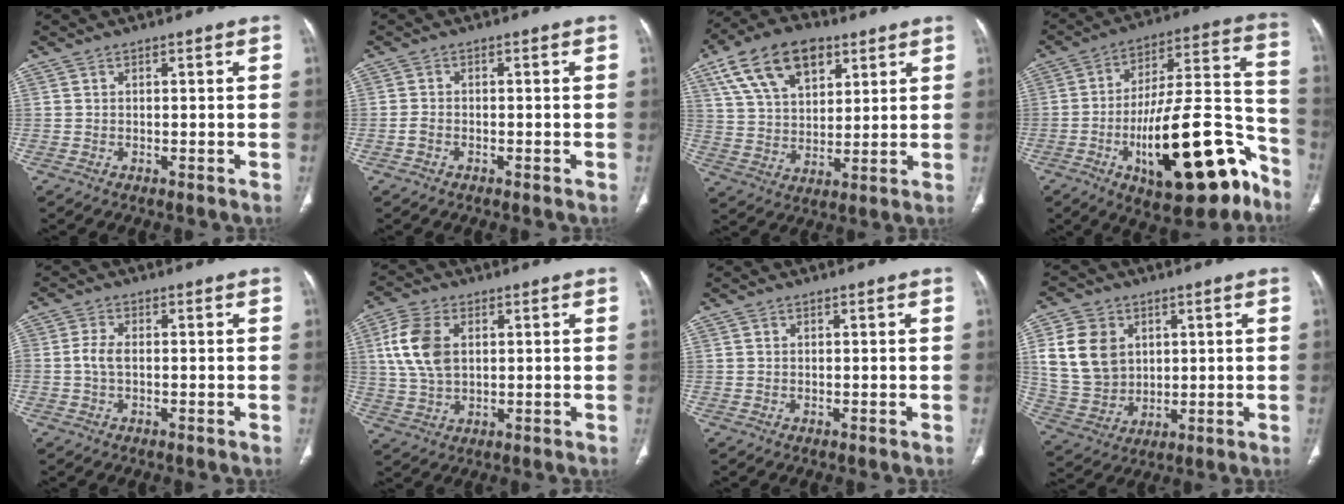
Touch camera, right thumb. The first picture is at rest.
{"total": 1.3, "force": [-0.7, 0.8, 0.7], "torque": [-0.018, 0.003, -0.015]}
{"total": 16.2, "force": [8.2, 9.4, 10.3], "torque": [-0.158, -0.014, 0.151]}
{"total": 26.1, "force": [-12.4, 9.2, 21.1], "torque": [-0.272, 0.089, -0.179]}
{"total": 3.1, "force": [-0.3, 1.7, 2.5], "torque": [-0.059, 0.004, -0.010]}
{"total": 9.9, "force": [2.3, 6.1, 7.4], "torque": [-0.155, 0.001, 0.047]}
{"total": 0.0}
{"total": 13.4, "force": [3.4, 10.6, 7.4], "torque": [-0.119, -0.007, 0.077]}